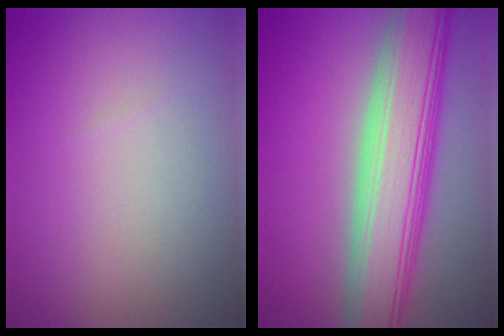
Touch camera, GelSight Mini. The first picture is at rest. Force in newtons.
{"total": 10.1, "press": 10.1, "slide": 0.4}